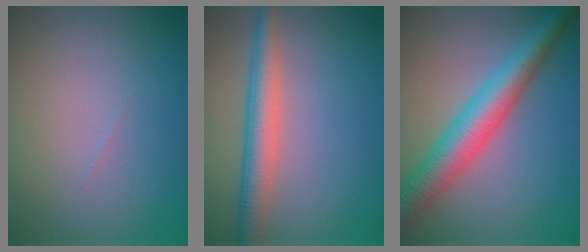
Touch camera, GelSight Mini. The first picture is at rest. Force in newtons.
{"total": 4.3, "press": 4.3, "slide": 0.1}
{"total": 7.0, "press": 7.0, "slide": 0.0}